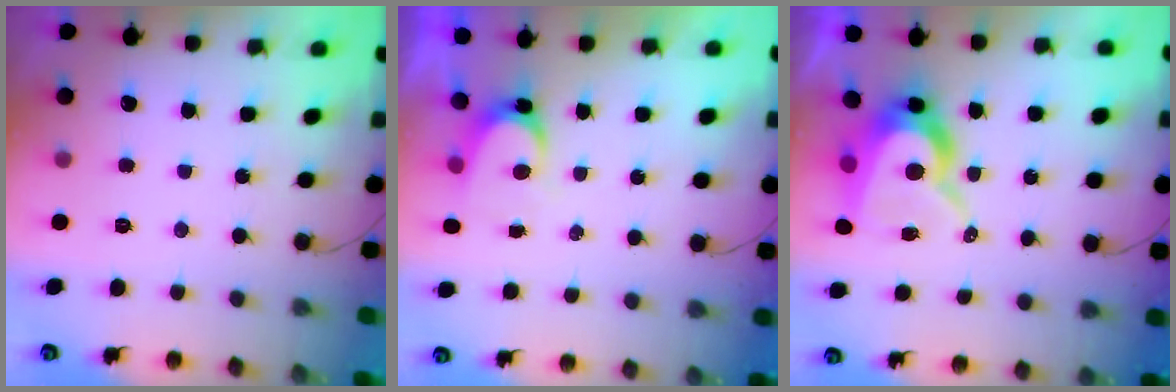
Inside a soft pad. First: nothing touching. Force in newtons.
{"total": 4.5, "press": 4.5, "slide": 0.3}
{"total": 11.7, "press": 11.6, "slide": 1.2}